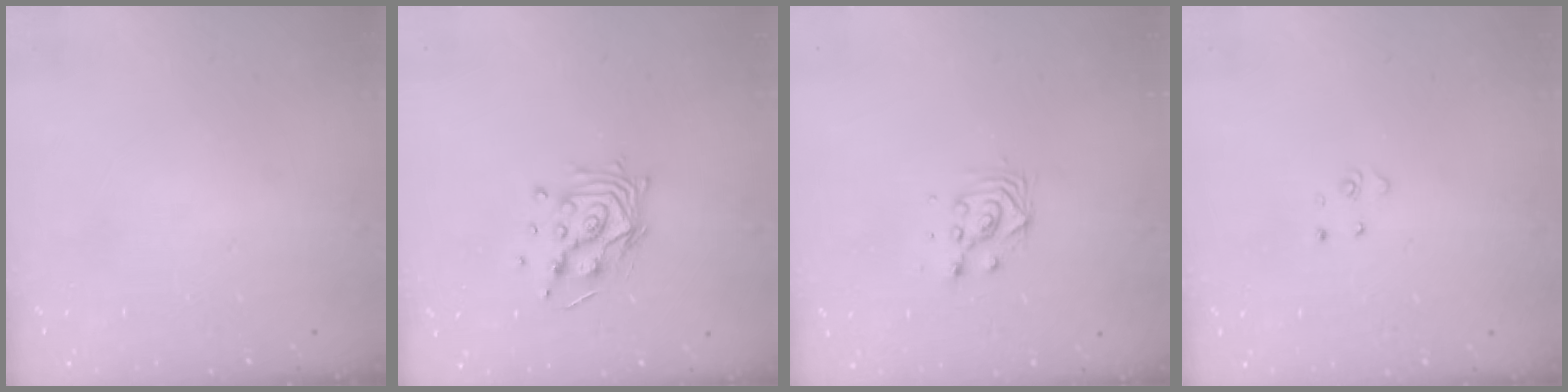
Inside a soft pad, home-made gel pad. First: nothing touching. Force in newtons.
{"total": 11.5, "press": 11.4, "slide": 1.0}
{"total": 4.8, "press": 4.8, "slide": 0.3}
{"total": 2.8, "press": 2.8, "slide": 0.3}